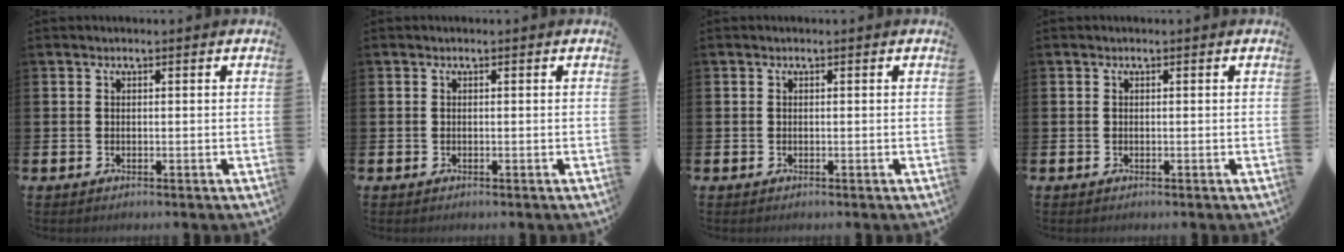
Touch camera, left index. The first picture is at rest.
{"total": 0.0}
{"total": 0.0}
{"total": 0.0}